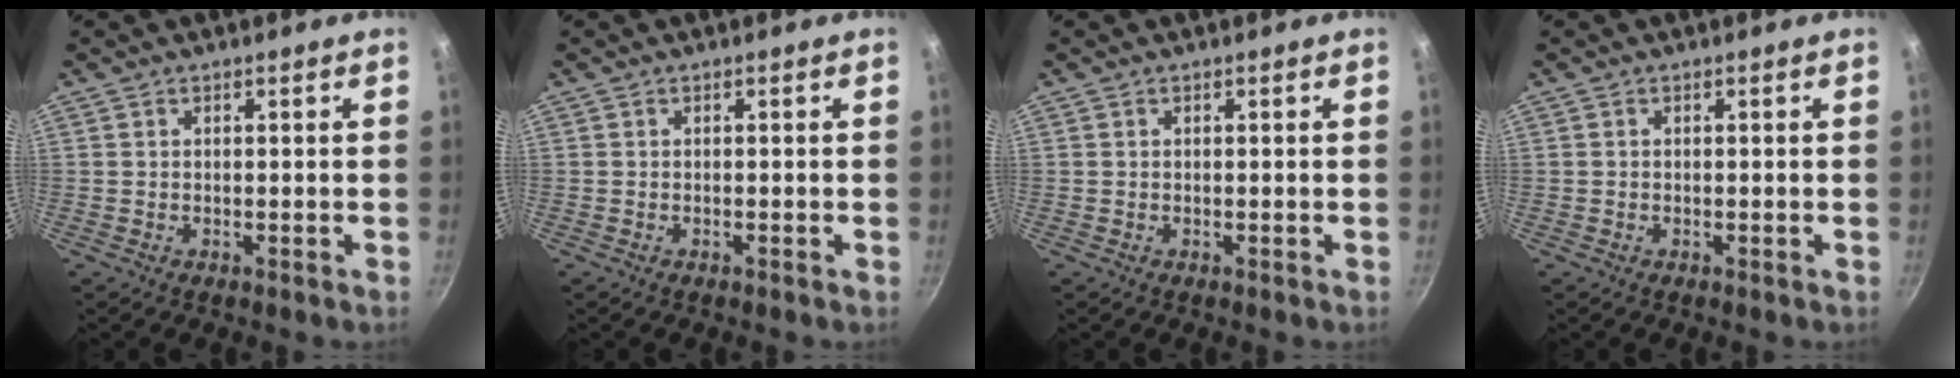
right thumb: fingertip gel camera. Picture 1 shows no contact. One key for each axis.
{"total": 0.0}
{"total": 0.0}
{"total": 0.0}